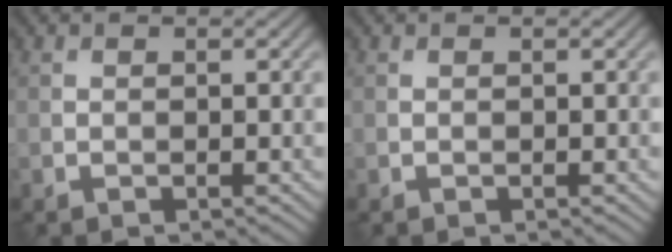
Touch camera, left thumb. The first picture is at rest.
{"total": 0.0}